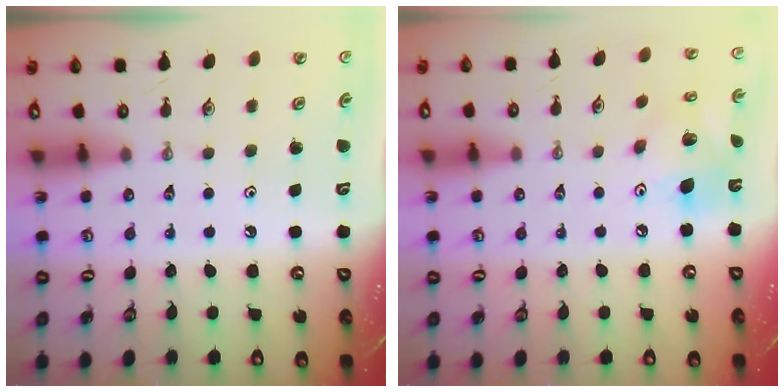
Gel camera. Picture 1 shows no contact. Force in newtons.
{"total": 13.4, "press": 13.1, "slide": 2.7}